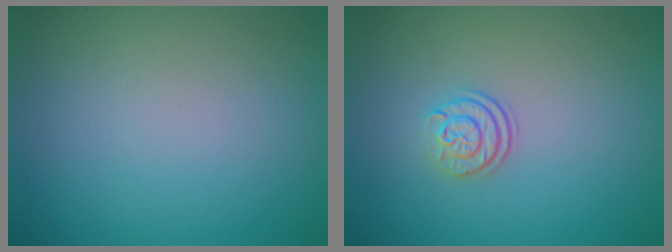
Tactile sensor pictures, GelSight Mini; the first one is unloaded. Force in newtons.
{"total": 2.4, "press": 1.8, "slide": 1.5}